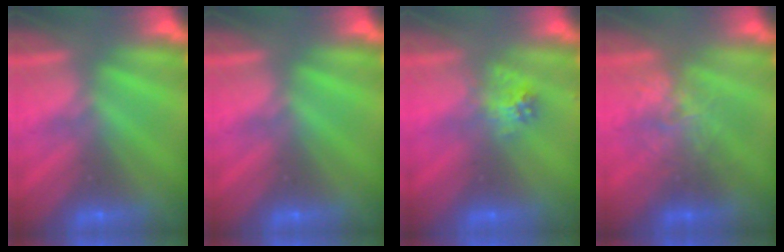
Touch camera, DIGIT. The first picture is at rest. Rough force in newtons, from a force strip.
{"total": 0.0}
{"total": 2.3}
{"total": 2.4}